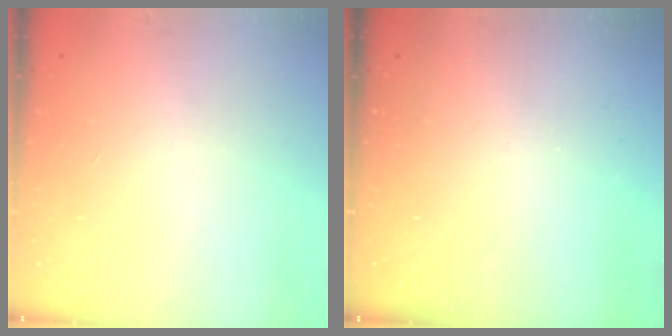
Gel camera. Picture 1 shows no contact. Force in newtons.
{"total": 0.0}